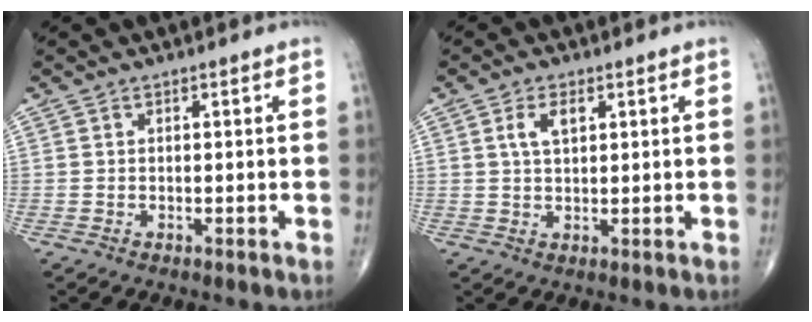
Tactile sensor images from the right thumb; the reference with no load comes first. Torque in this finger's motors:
{"motor_torque": [0.12, 0.22, 0.45, 0.13, 0.13]}